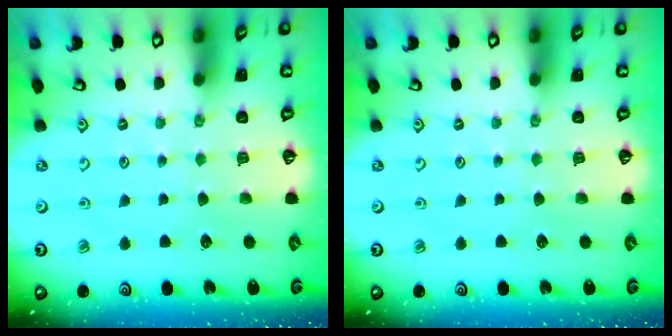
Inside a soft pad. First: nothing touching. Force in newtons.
{"total": 0.0}